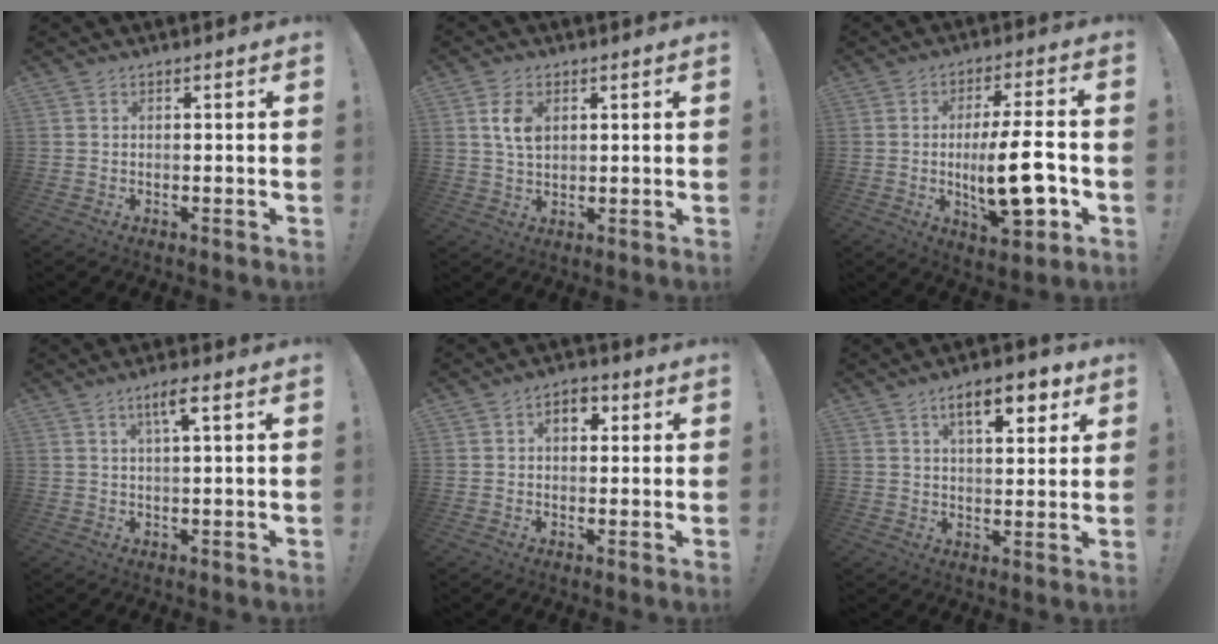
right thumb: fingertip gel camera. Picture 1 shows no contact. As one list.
[{"total": 6.4, "force": [2.0, 4.1, 4.4], "torque": [-0.073, -0.008, 0.034]}, {"total": 16.8, "force": [-2.6, 4.3, 16.0], "torque": [-0.258, -0.001, -0.044]}, {"total": 4.7, "force": [1.9, 0.2, 4.2], "torque": [-0.071, -0.002, 0.025]}, {"total": 5.2, "force": [1.4, 3.4, 3.7], "torque": [-0.051, 0.006, 0.021]}, {"total": 10.6, "force": [5.2, 4.0, 8.3], "torque": [-0.119, -0.012, 0.085]}]